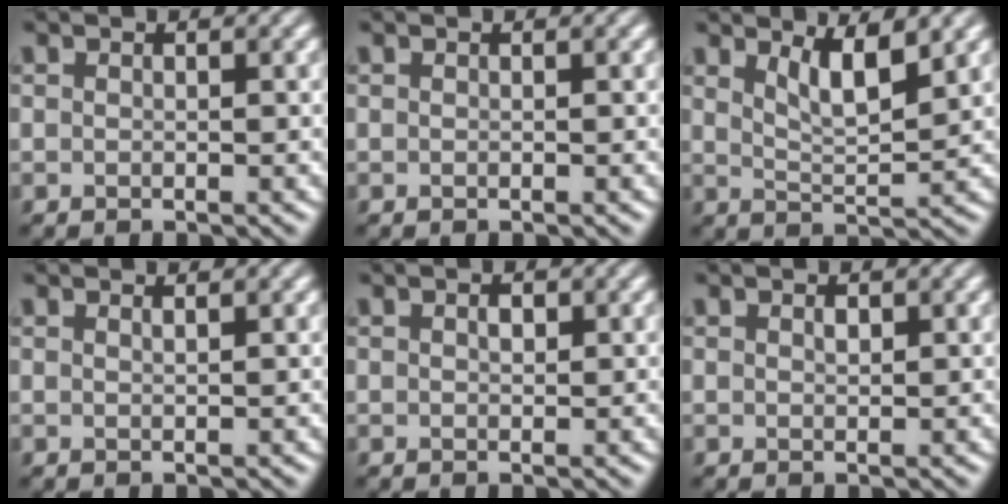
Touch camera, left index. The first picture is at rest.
{"total": 0.0}
{"total": 3.6, "force": [2.3, 0.9, 2.6], "torque": [-0.047, -0.006, 0.043]}
{"total": 0.5, "force": [0.4, 0.1, 0.3], "torque": [0.000, 0.000, 0.007]}
{"total": 0.9, "force": [0.2, 0.6, 0.6], "torque": [-0.010, 0.000, 0.002]}
{"total": 0.6, "force": [0.3, 0.4, 0.4], "torque": [-0.008, 0.000, 0.004]}